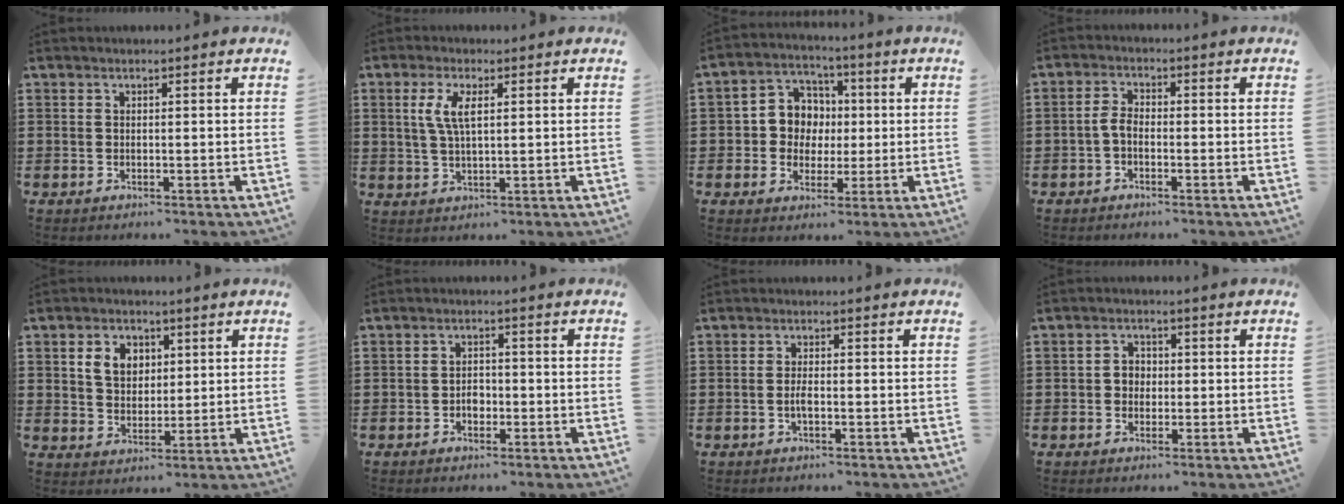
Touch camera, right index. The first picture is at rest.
{"total": 4.6, "force": [1.3, 1.5, 4.1], "torque": [-0.087, 0.006, 0.022]}
{"total": 6.5, "force": [0.3, 6.3, 1.5], "torque": [-0.057, 0.014, 0.005]}
{"total": 2.6, "force": [-1.1, 1.2, 2.0], "torque": [-0.054, -0.004, -0.026]}
{"total": 4.9, "force": [1.7, 3.7, 2.7], "torque": [-0.069, 0.014, 0.029]}
{"total": 2.2, "force": [-0.8, 1.5, 1.4], "torque": [-0.028, 0.001, -0.015]}
{"total": 2.1, "force": [-0.5, 0.5, 1.9], "torque": [-0.045, -0.003, -0.012]}
{"total": 2.2, "force": [-0.4, 2.0, 0.9], "torque": [-0.024, 0.008, -0.011]}